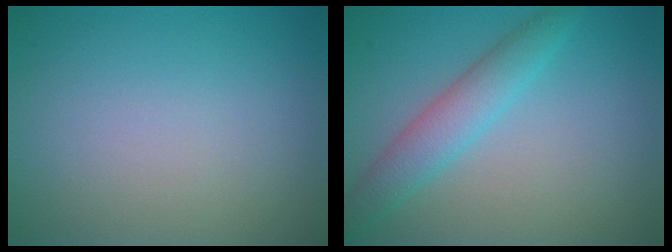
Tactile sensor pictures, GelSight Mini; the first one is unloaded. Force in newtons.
{"total": 3.5, "press": 3.5, "slide": 0.0}